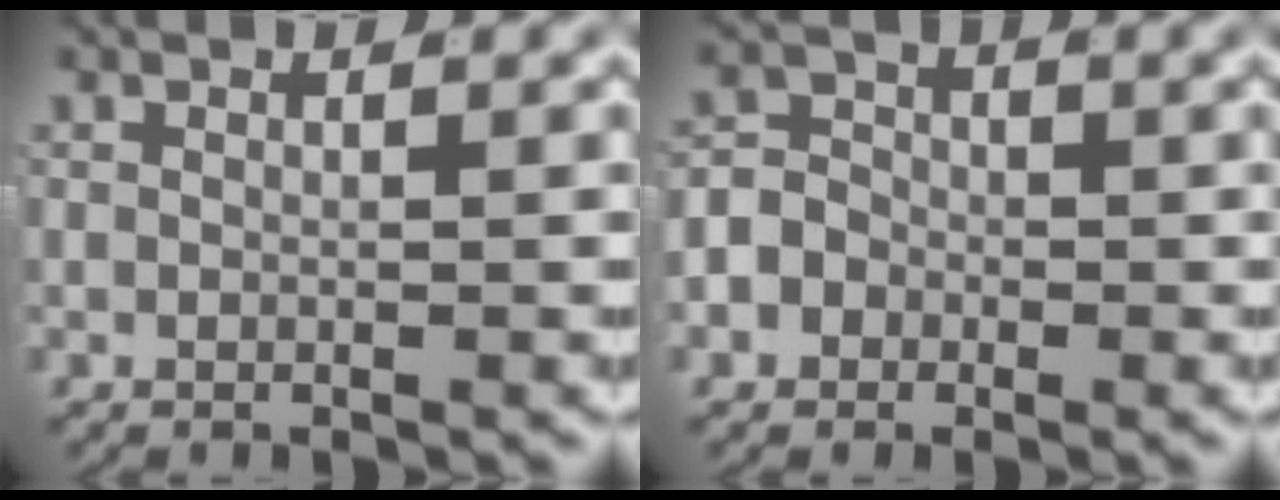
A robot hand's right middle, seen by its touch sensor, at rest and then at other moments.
{"total": 4.8, "force": [-1.2, 4.3, 1.6], "torque": [-0.023, 0.002, -0.032]}